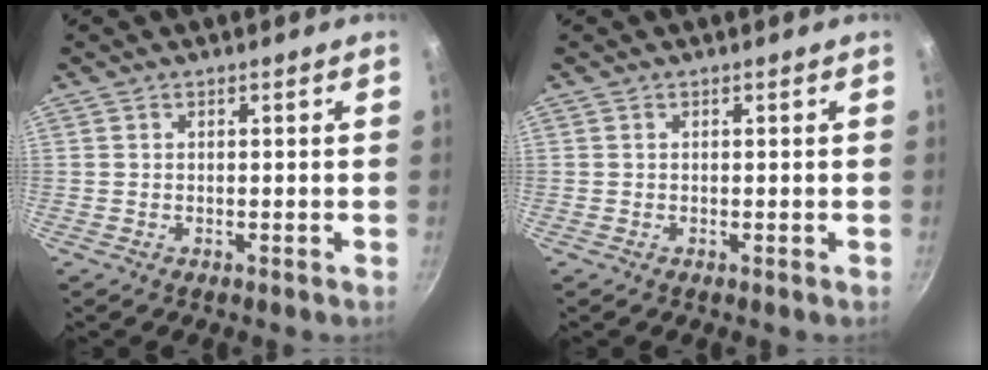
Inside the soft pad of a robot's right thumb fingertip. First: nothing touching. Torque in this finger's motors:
{"motor_torque": [-0.37, 0.02, -0.25, 0.07, 0.04]}